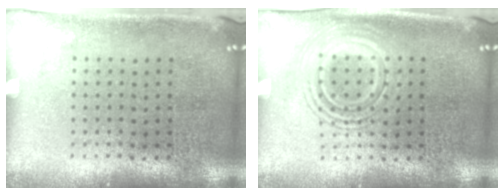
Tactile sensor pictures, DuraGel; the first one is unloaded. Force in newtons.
{"total": 2.6, "press": 2.6, "slide": 0.5}